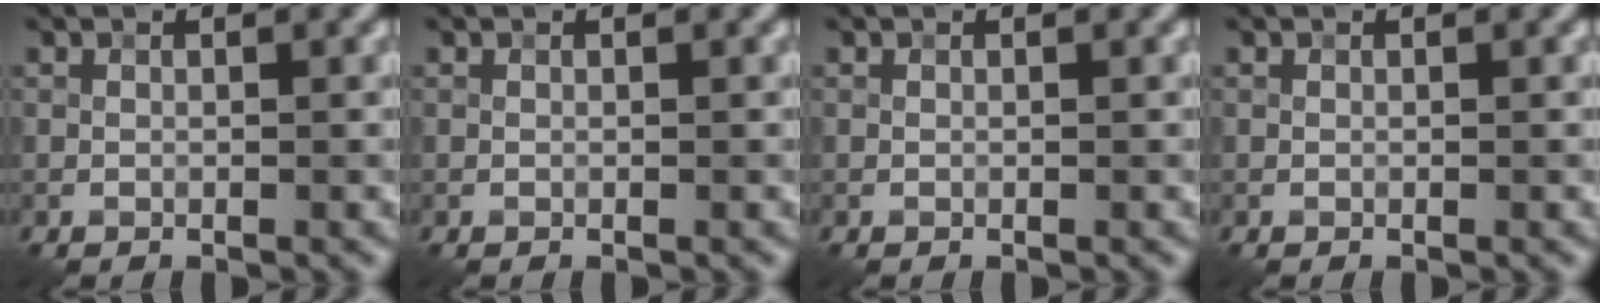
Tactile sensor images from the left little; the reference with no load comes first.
{"total": 0.0}
{"total": 0.0}
{"total": 0.0}